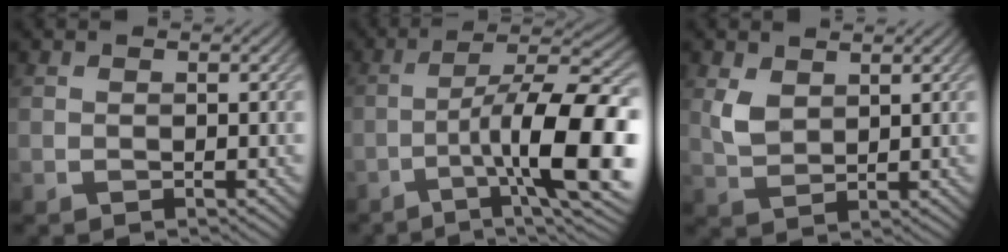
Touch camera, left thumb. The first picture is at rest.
{"total": 14.3, "force": [-3.8, 3.7, 13.3], "torque": [-0.195, 0.008, -0.058]}
{"total": 3.1, "force": [1.6, 1.9, 1.9], "torque": [-0.047, -0.005, 0.036]}